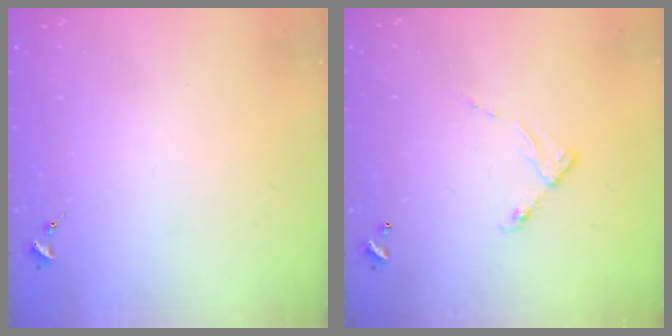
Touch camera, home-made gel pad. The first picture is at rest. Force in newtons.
{"total": 6.1, "press": 6.1, "slide": 0.5}